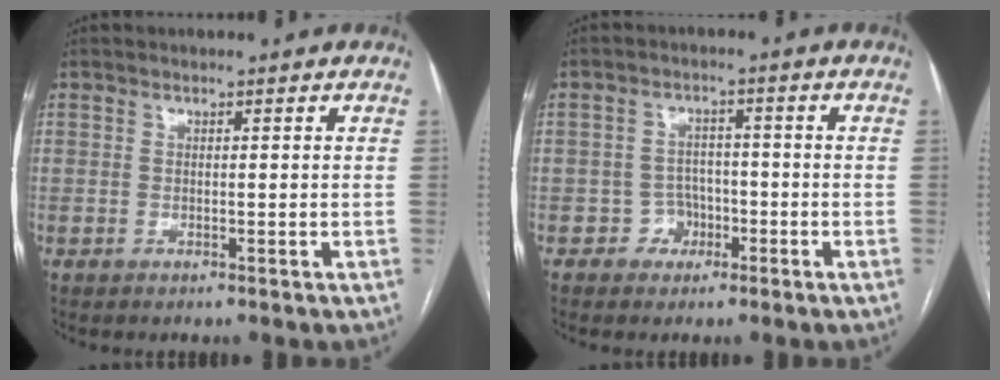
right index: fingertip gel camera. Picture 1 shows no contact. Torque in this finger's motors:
{"motor_torque": [-0.11, 0.11, -0.41, -0.16]}